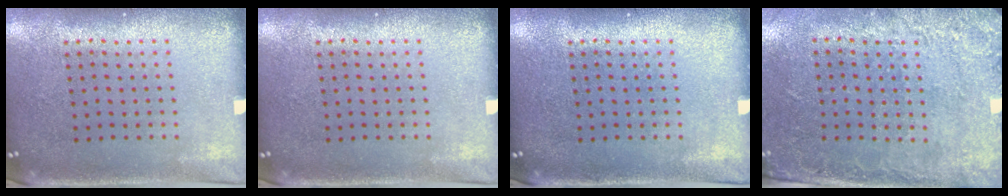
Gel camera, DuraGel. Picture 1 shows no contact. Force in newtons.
{"total": 0.0}
{"total": 0.0}
{"total": 2.7, "press": 1.9, "slide": 1.9}